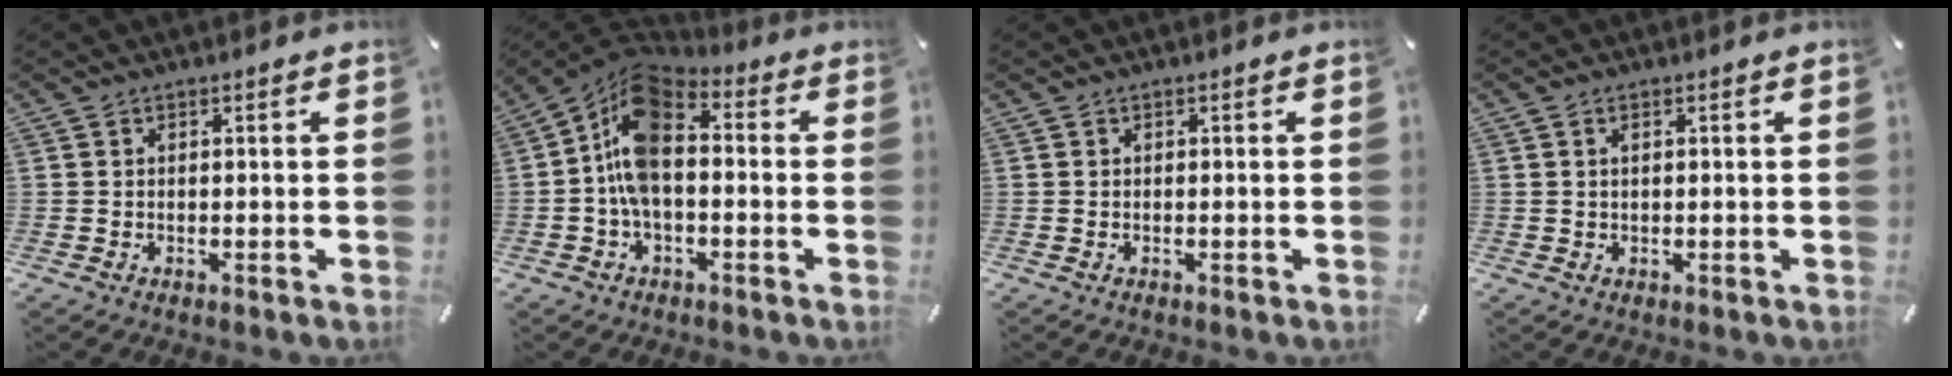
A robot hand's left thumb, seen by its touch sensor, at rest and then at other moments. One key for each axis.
{"total": 11.6, "fx": -1.0, "fy": 6.8, "fz": 9.4, "tx": -0.202, "ty": -0.005, "tz": -0.023}
{"total": 0.0}
{"total": 0.9, "fx": 0.3, "fy": 0.4, "fz": 0.7, "tx": -0.016, "ty": 0.002, "tz": 0.004}